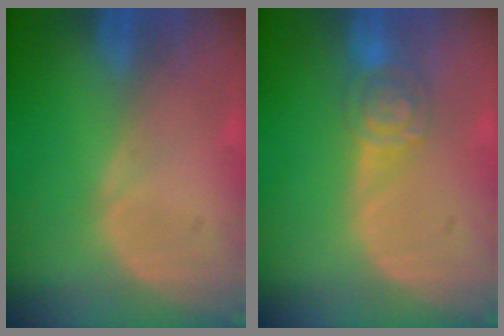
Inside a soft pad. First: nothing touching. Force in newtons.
{"total": 4.6, "press": 4.5, "slide": 0.9}